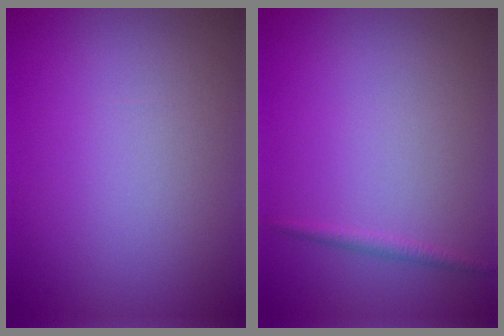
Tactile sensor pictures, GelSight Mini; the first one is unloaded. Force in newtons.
{"total": 0.8, "press": 0.8, "slide": 0.1}